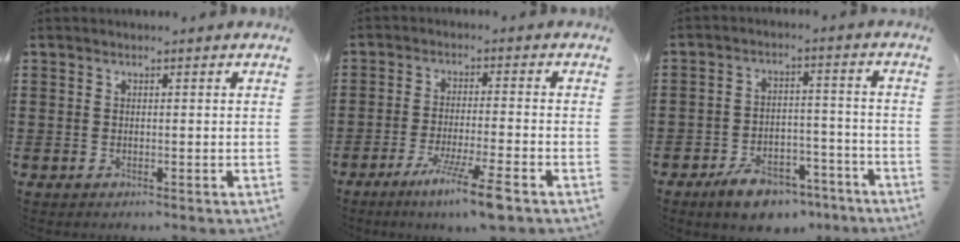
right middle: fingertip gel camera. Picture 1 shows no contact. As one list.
[{"total": 7.9, "force": [-5.5, -0.3, 5.7], "torque": [-0.109, -0.016, -0.100]}, {"total": 7.0, "force": [-5.9, 2.8, 2.7], "torque": [-0.044, 0.022, -0.108]}]